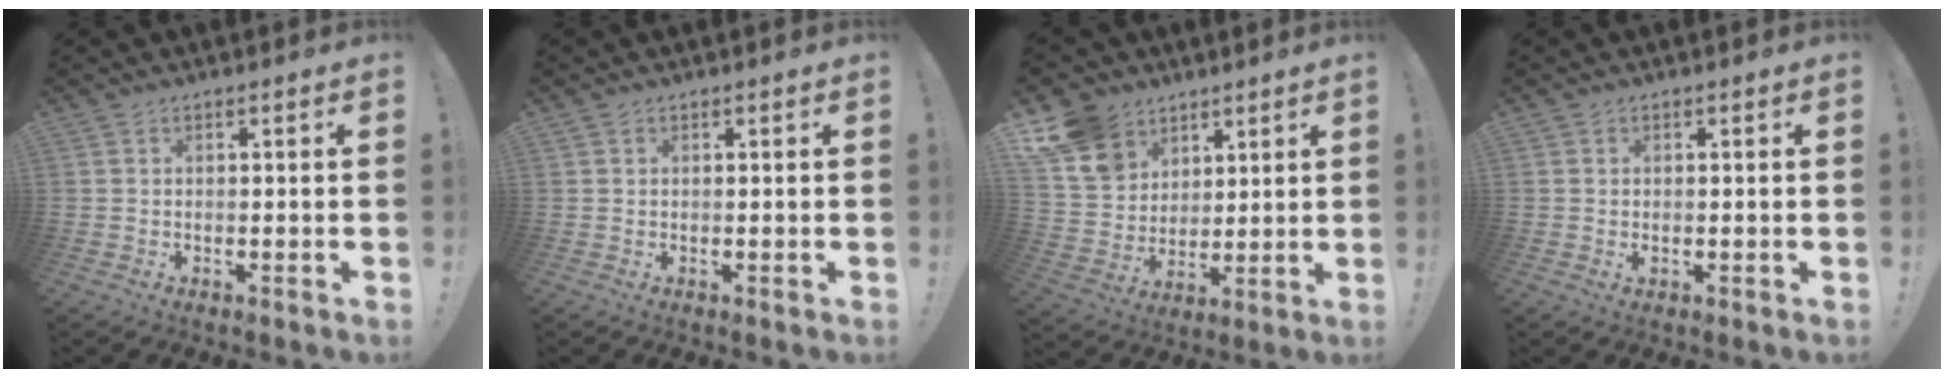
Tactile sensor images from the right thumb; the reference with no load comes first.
{"total": 0.0}
{"total": 14.4, "force": [8.5, 10.6, 4.8], "torque": [-0.087, -0.049, 0.171]}
{"total": 0.0}